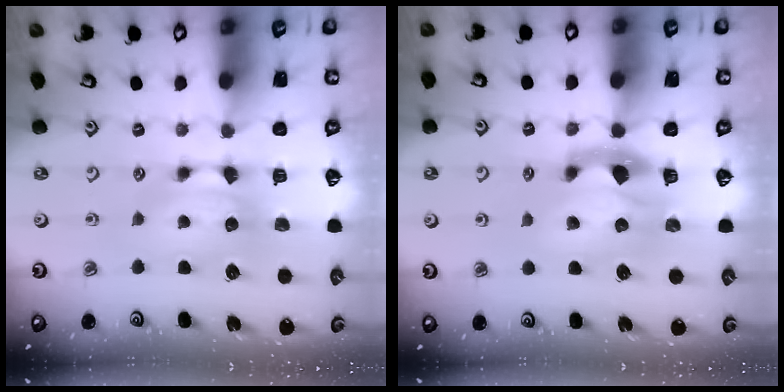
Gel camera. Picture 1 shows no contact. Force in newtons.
{"total": 3.0, "press": 2.7, "slide": 1.4}